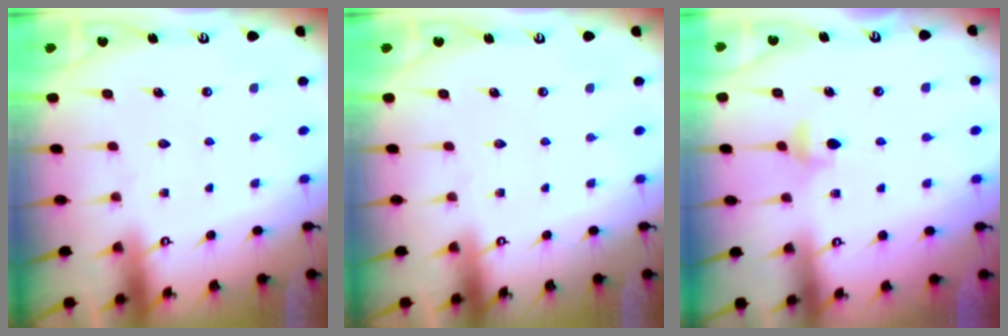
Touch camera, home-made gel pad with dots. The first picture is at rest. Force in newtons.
{"total": 0.0}
{"total": 4.4, "press": 4.3, "slide": 0.9}